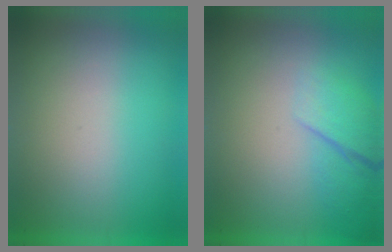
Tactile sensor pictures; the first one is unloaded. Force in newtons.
{"total": 2.2}